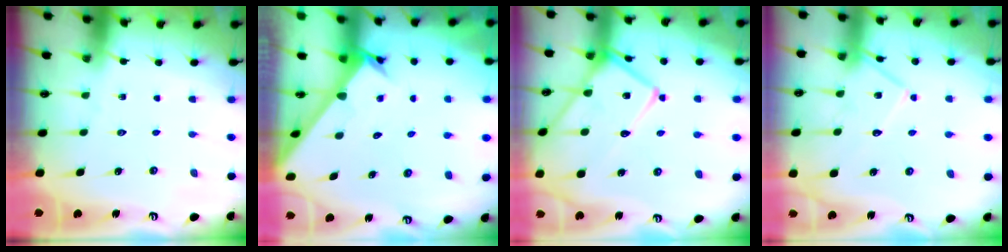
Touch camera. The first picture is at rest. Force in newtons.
{"total": 2.4, "press": 2.4, "slide": 0.1}
{"total": 16.6, "press": 16.6, "slide": 1.1}
{"total": 10.9, "press": 10.9, "slide": 0.6}